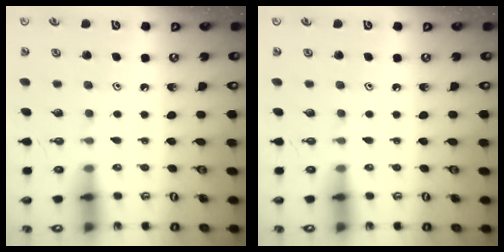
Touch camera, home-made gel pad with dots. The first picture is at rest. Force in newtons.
{"total": 0.0}